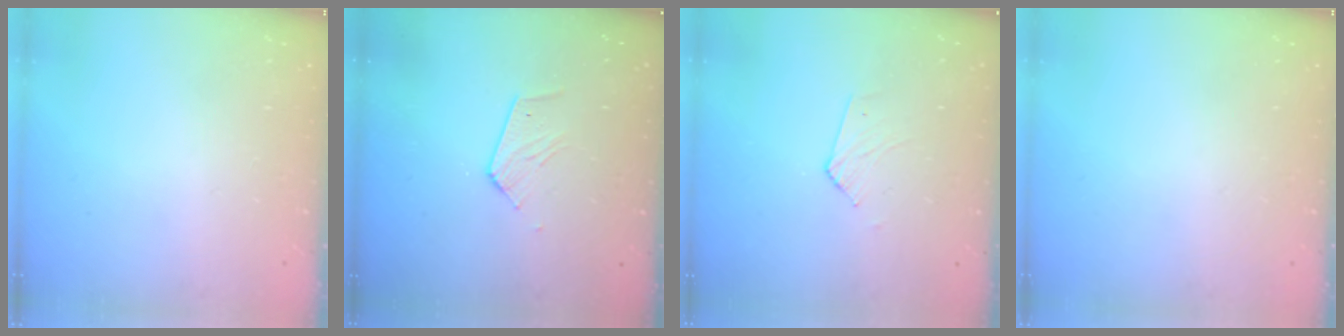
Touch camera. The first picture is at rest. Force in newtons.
{"total": 5.3, "press": 5.3, "slide": 0.5}
{"total": 2.6, "press": 2.6, "slide": 0.2}
{"total": 0.0}